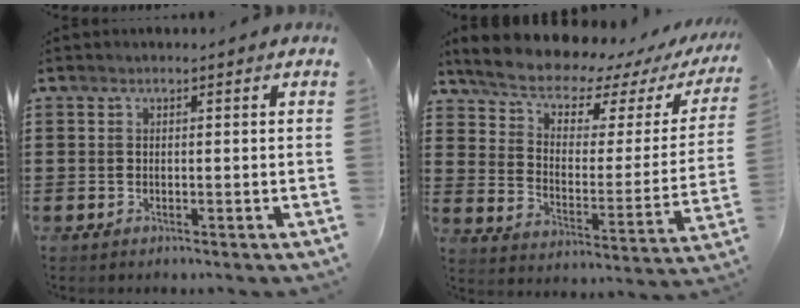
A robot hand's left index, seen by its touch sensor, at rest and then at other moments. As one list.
[{"total": 7.8, "force": [6.9, 2.1, 3.0], "torque": [-0.089, -0.049, 0.117]}]